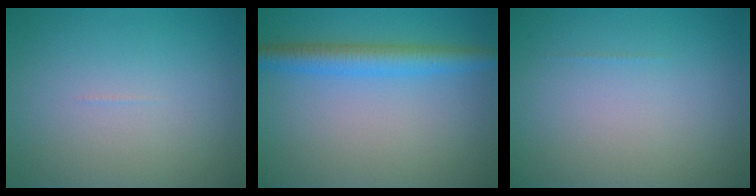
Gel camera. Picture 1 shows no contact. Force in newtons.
{"total": 4.0, "press": 4.0, "slide": 0.2}
{"total": 0.0}